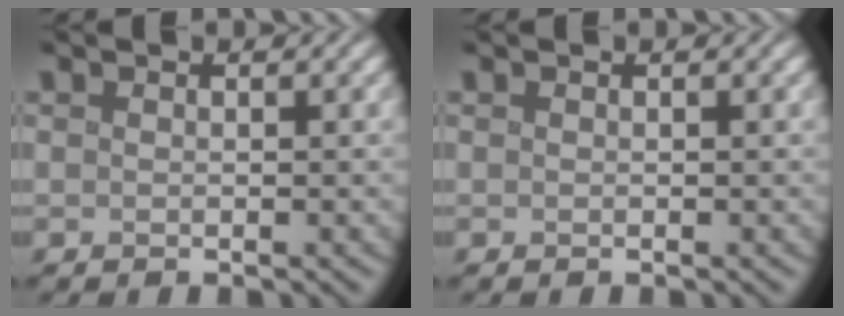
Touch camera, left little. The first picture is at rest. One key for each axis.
{"total": 0.0}